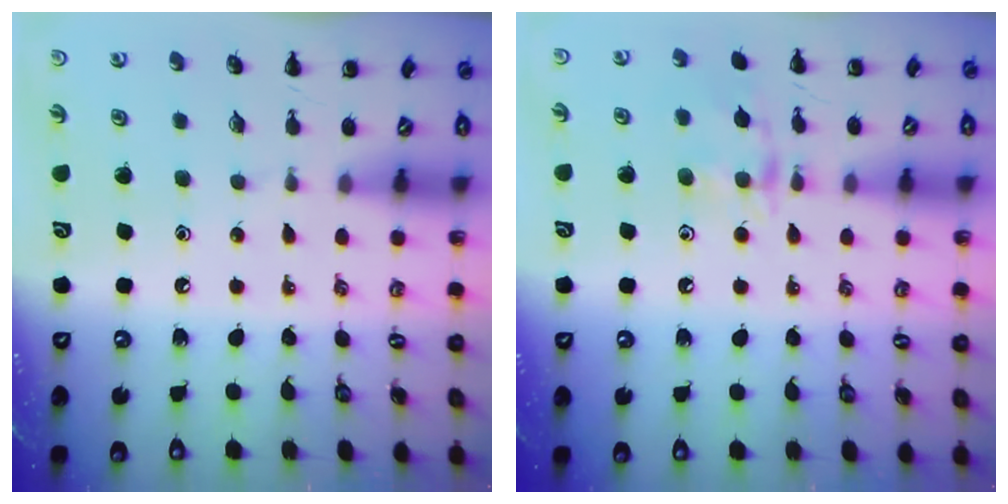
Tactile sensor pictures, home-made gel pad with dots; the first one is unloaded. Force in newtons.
{"total": 10.9, "press": 10.9, "slide": 0.6}